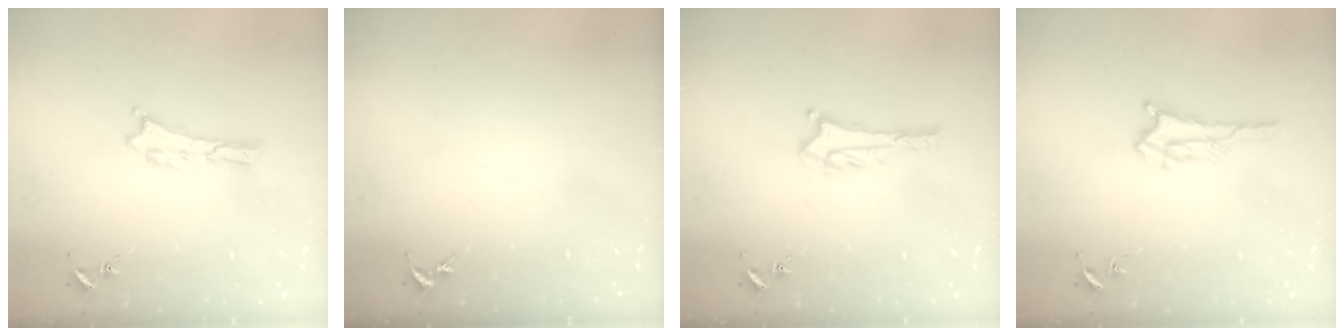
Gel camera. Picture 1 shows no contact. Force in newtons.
{"total": 0.0}
{"total": 2.8, "press": 2.8, "slide": 0.2}
{"total": 2.3, "press": 2.2, "slide": 0.2}